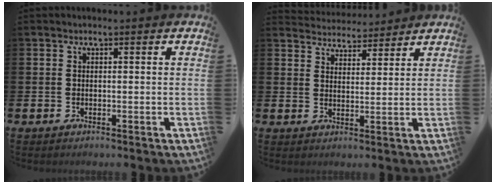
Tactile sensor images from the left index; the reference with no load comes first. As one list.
[{"total": 4.1, "force": [4.1, 0.7, -0.4], "torque": [-0.008, -0.024, 0.074]}]